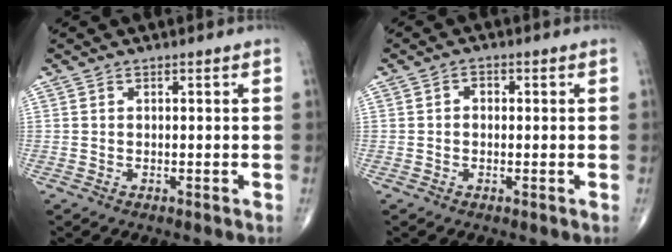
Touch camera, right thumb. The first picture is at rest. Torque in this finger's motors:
{"motor_torque": [-0.66, 0.05, 0.31, 0.02, 0.05]}